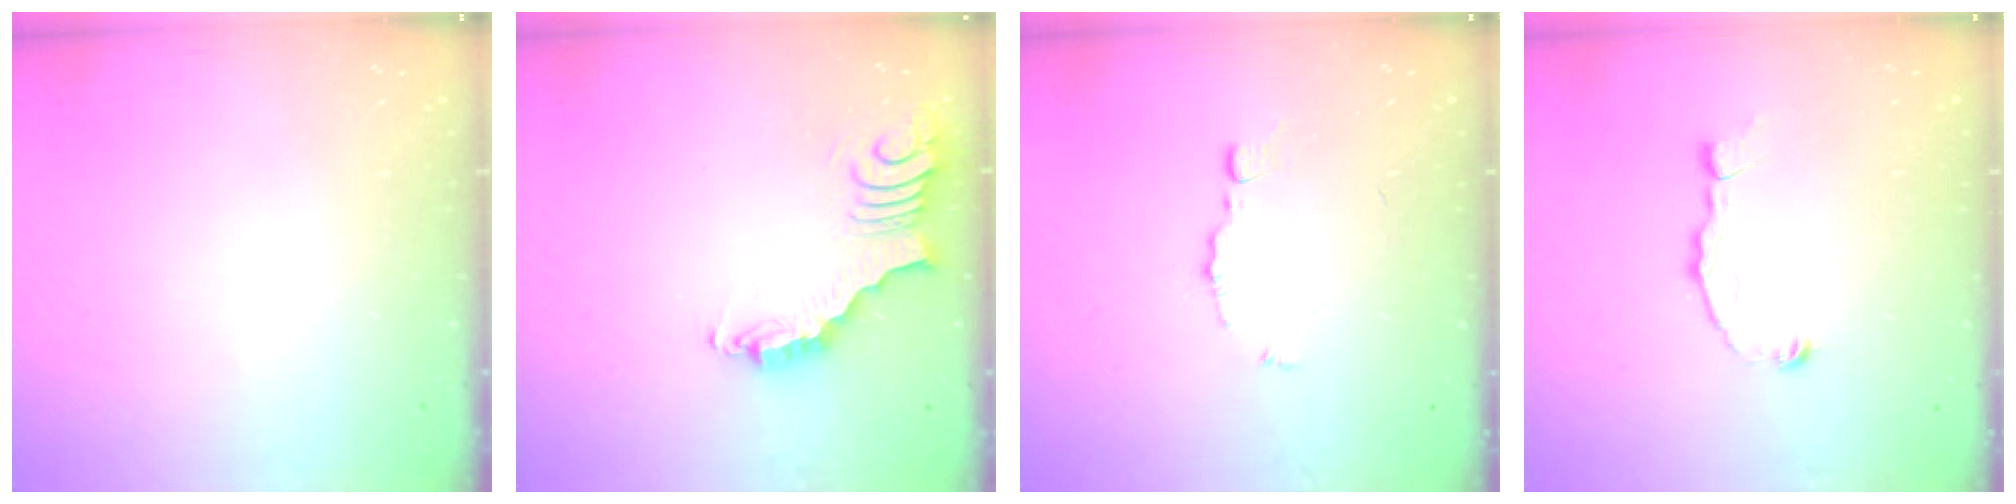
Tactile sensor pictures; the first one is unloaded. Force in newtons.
{"total": 3.8, "press": 3.8, "slide": 0.7}
{"total": 4.5, "press": 4.5, "slide": 0.3}
{"total": 2.5, "press": 2.5, "slide": 0.2}